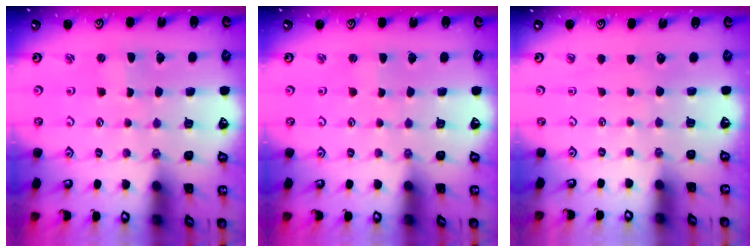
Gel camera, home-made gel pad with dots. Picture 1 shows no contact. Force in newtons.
{"total": 1.1, "press": 1.1, "slide": 0.2}
{"total": 0.0}